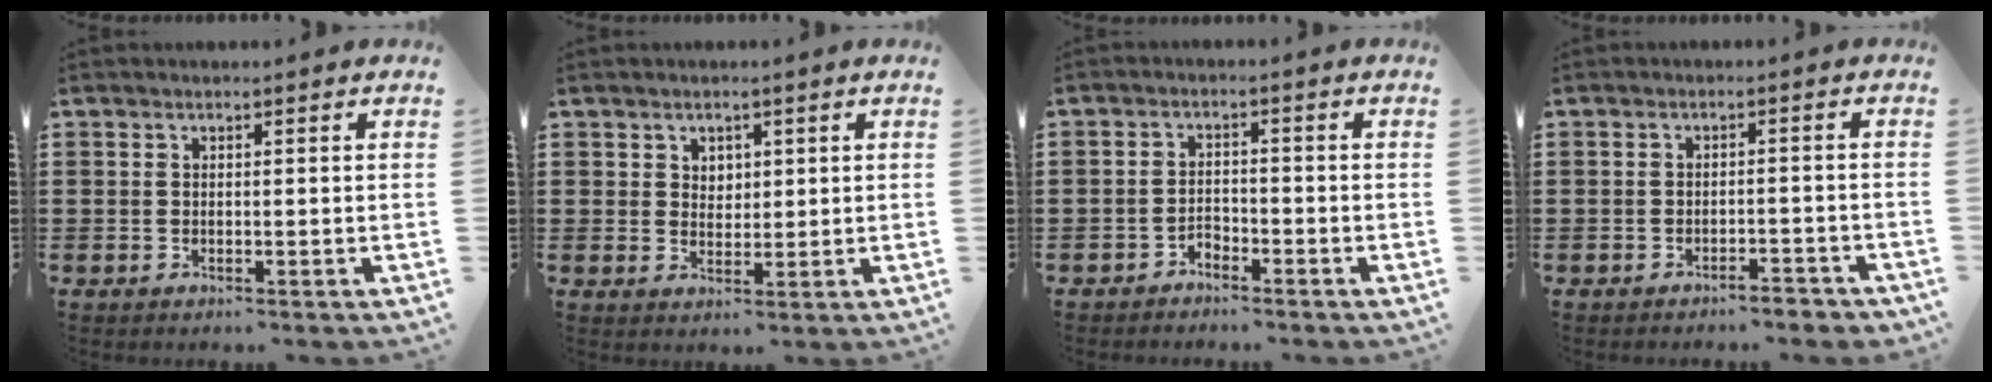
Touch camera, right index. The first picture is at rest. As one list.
[{"total": 2.1, "force": [1.2, 1.7, 0.5], "torque": [-0.016, 0.007, 0.022]}, {"total": 2.0, "force": [-1.9, 0.5, 0.0], "torque": [-0.009, 0.004, -0.042]}, {"total": 2.5, "force": [-2.4, 0.1, 0.5], "torque": [-0.013, 0.000, -0.049]}]